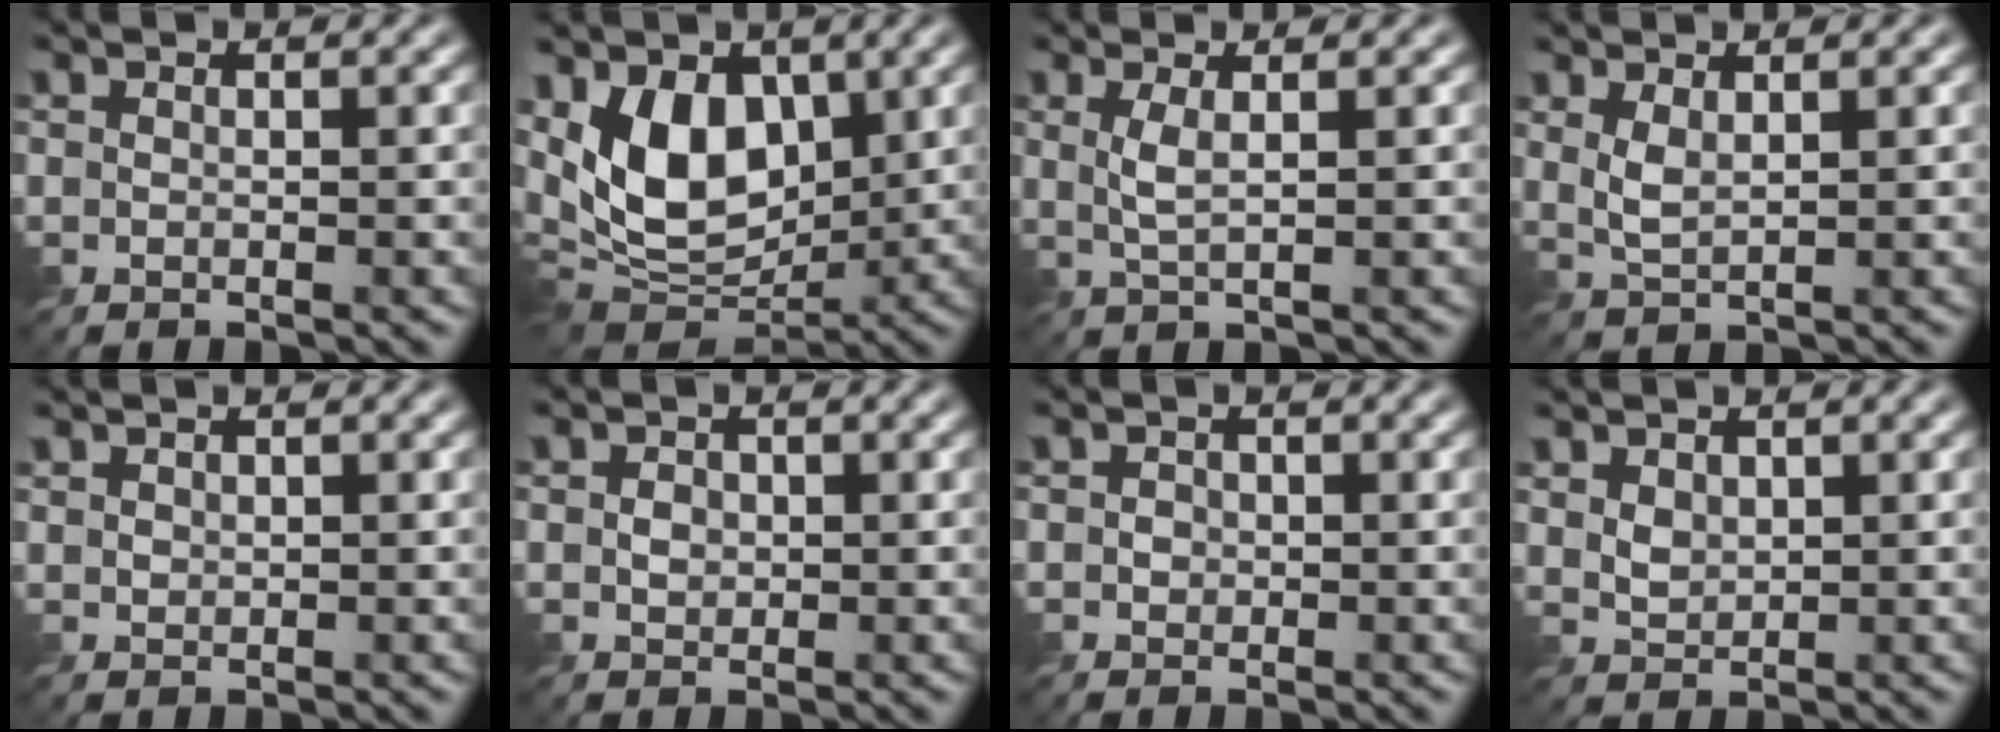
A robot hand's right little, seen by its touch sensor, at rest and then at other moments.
{"total": 8.7, "force": [1.8, 5.5, 6.5], "torque": [-0.123, -0.013, 0.022]}
{"total": 1.8, "force": [0.3, 0.2, 1.8], "torque": [-0.042, -0.001, 0.006]}
{"total": 1.8, "force": [0.7, 0.6, 1.5], "torque": [-0.043, -0.003, 0.017]}
{"total": 0.8, "force": [0.6, 0.5, 0.1], "torque": [-0.006, 0.000, 0.012]}
{"total": 1.3, "force": [0.0, 1.1, 0.7], "torque": [-0.016, -0.002, -0.003]}
{"total": 1.1, "force": [0.0, 1.1, 0.4], "torque": [-0.005, -0.001, -0.002]}
{"total": 1.7, "force": [0.7, 1.2, 1.0], "torque": [-0.025, -0.003, 0.016]}